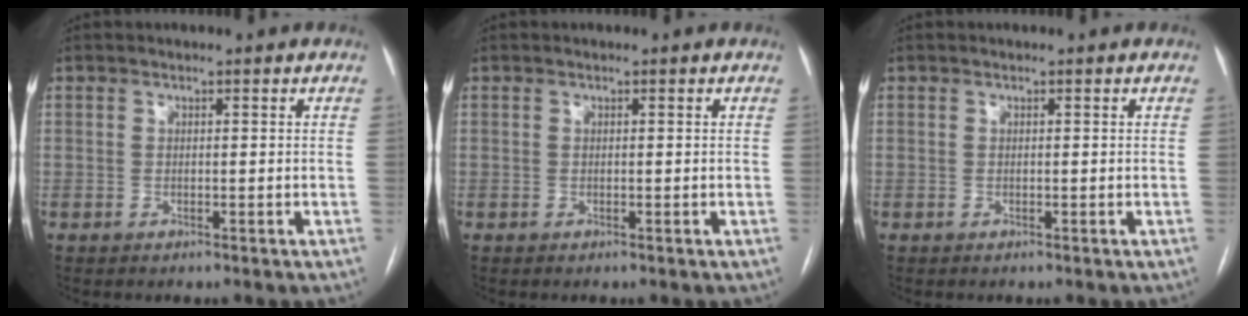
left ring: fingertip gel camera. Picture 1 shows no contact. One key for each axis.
{"total": 0.0}
{"total": 0.0}